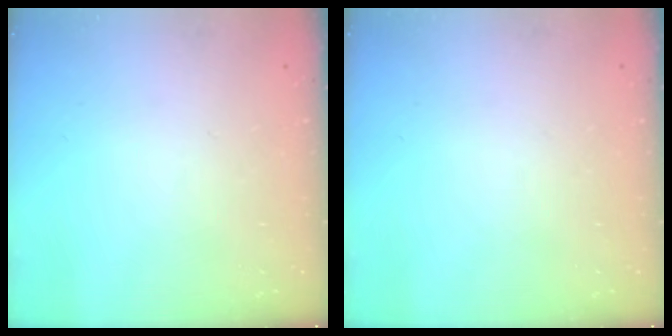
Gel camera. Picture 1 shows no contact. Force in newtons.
{"total": 0.0}